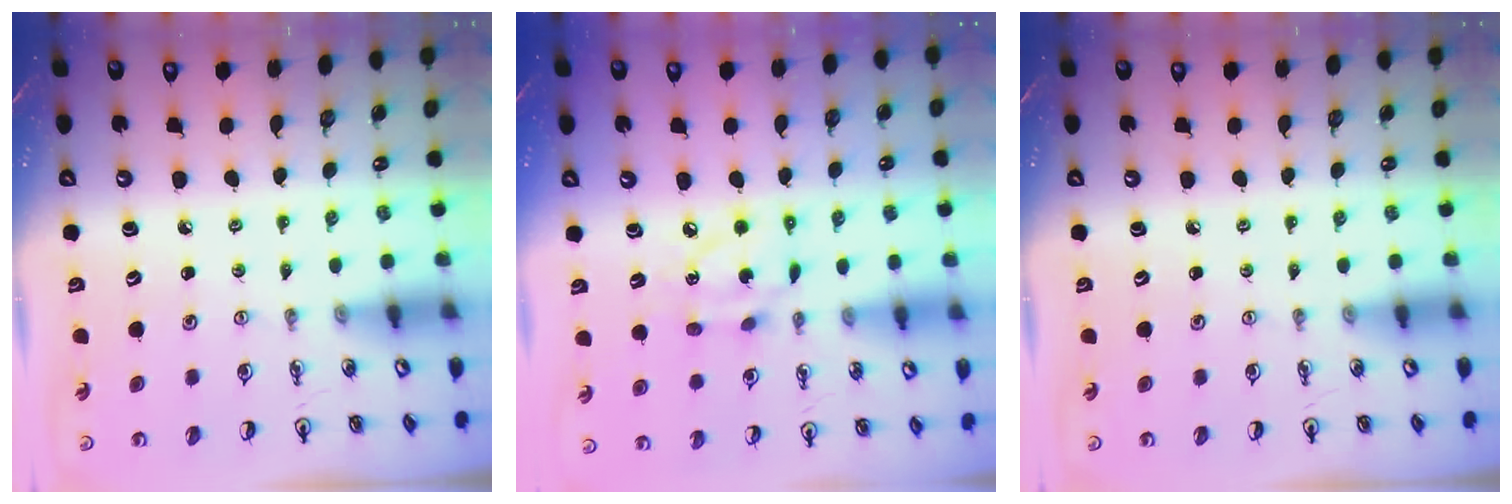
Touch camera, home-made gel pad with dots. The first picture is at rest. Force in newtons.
{"total": 8.3, "press": 8.3, "slide": 0.2}
{"total": 0.0}